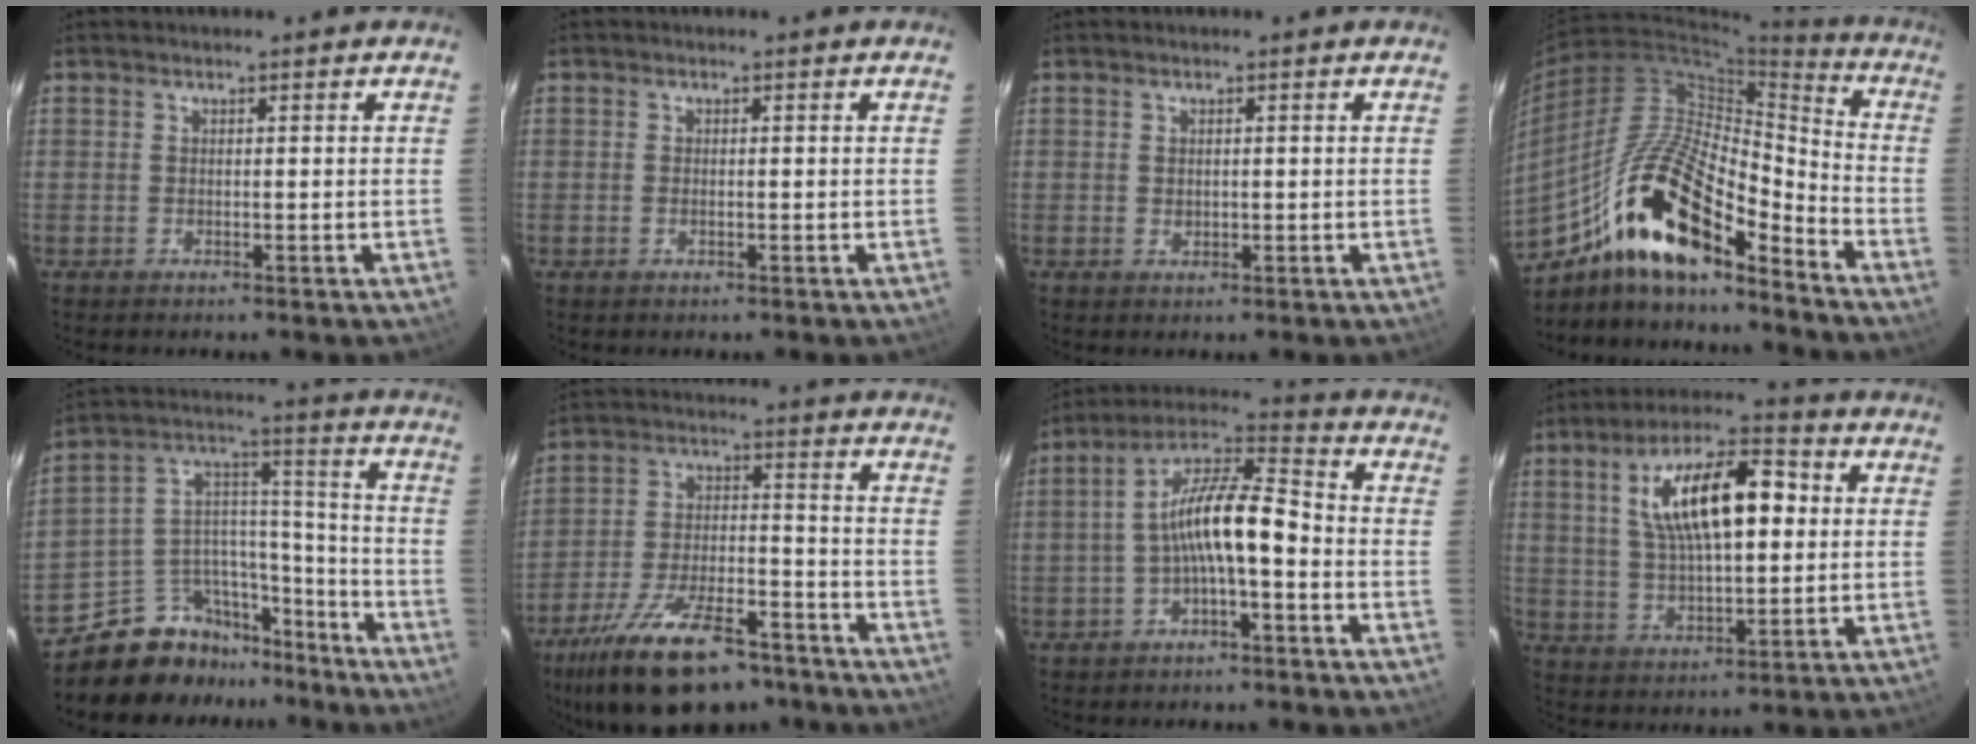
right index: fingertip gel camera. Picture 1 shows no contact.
{"total": 1.1, "force": [-0.3, 0.6, 0.8], "torque": [-0.015, 0.001, -0.006]}
{"total": 1.2, "force": [0.1, 1.1, 0.6], "torque": [-0.008, 0.002, 0.002]}
{"total": 20.1, "force": [-13.5, 6.3, 13.5], "torque": [-0.253, 0.005, -0.252]}
{"total": 15.1, "force": [-12.6, 7.8, 3.1], "torque": [-0.062, 0.077, -0.203]}
{"total": 22.0, "force": [-16.2, 8.7, 12.2], "torque": [-0.234, -0.017, -0.249]}
{"total": 10.7, "force": [-2.8, 2.9, 9.9], "torque": [-0.186, 0.025, -0.051]}
{"total": 15.7, "force": [3.6, 6.2, 14.0], "torque": [-0.243, 0.027, 0.064]}